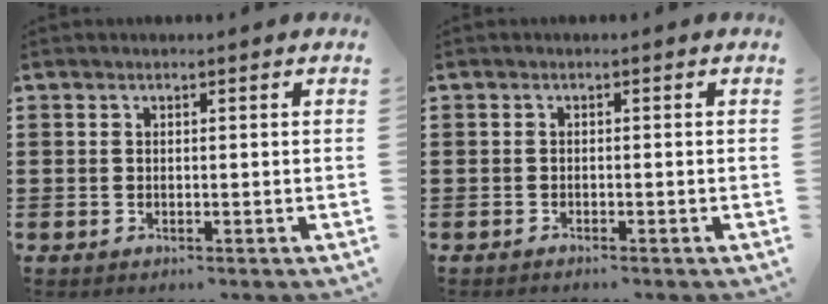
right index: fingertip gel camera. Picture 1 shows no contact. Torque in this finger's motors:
{"motor_torque": [0.38, 1.76, -0.01, -0.01]}